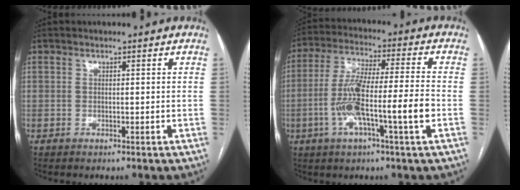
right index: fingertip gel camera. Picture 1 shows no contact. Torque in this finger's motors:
{"motor_torque": [1.44, 0.09, 0.60, 0.21]}